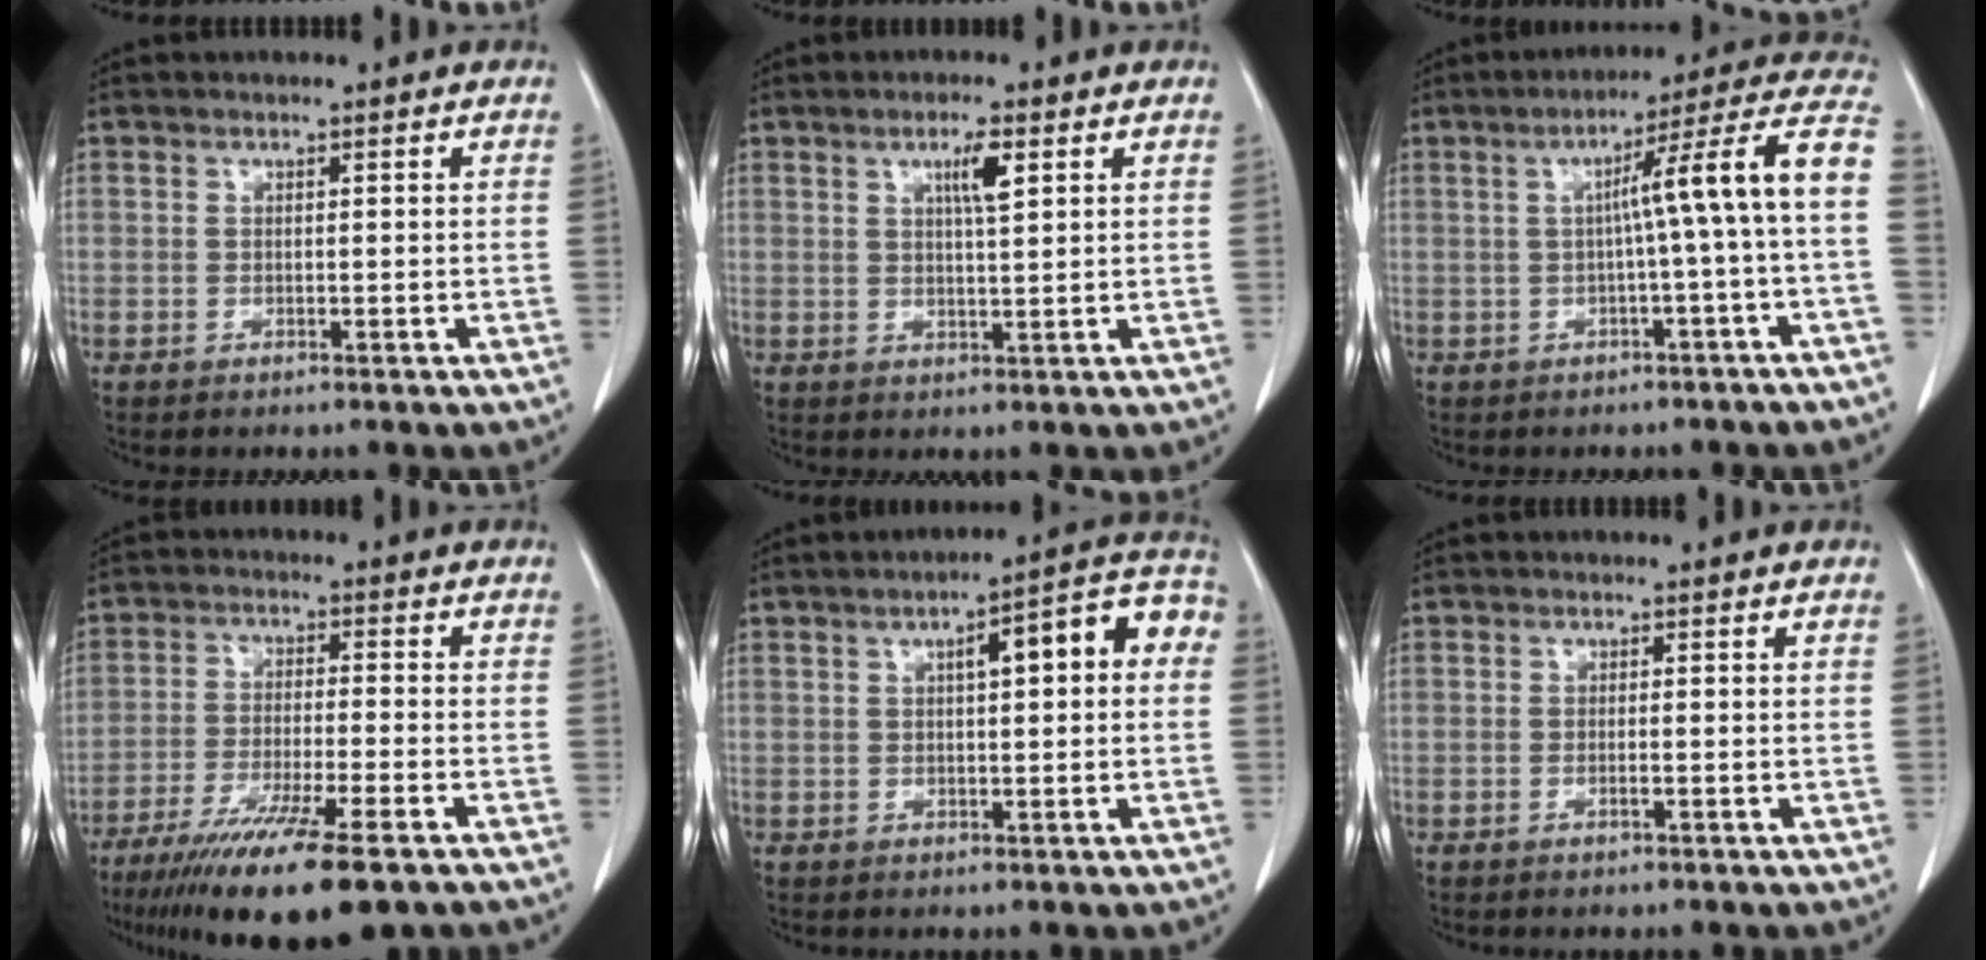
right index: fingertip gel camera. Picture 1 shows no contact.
{"total": 3.8, "force": [1.7, 0.3, 3.4], "torque": [-0.056, -0.001, 0.028]}
{"total": 11.2, "force": [-0.6, -1.6, 11.0], "torque": [-0.142, 0.029, -0.013]}
{"total": 15.9, "force": [-11.1, 1.2, 11.3], "torque": [-0.184, -0.045, -0.181]}
{"total": 10.0, "force": [2.0, 2.4, 9.5], "torque": [-0.123, 0.042, 0.021]}
{"total": 0.9, "force": [-0.4, 0.0, 0.8], "torque": [-0.018, -0.001, -0.005]}